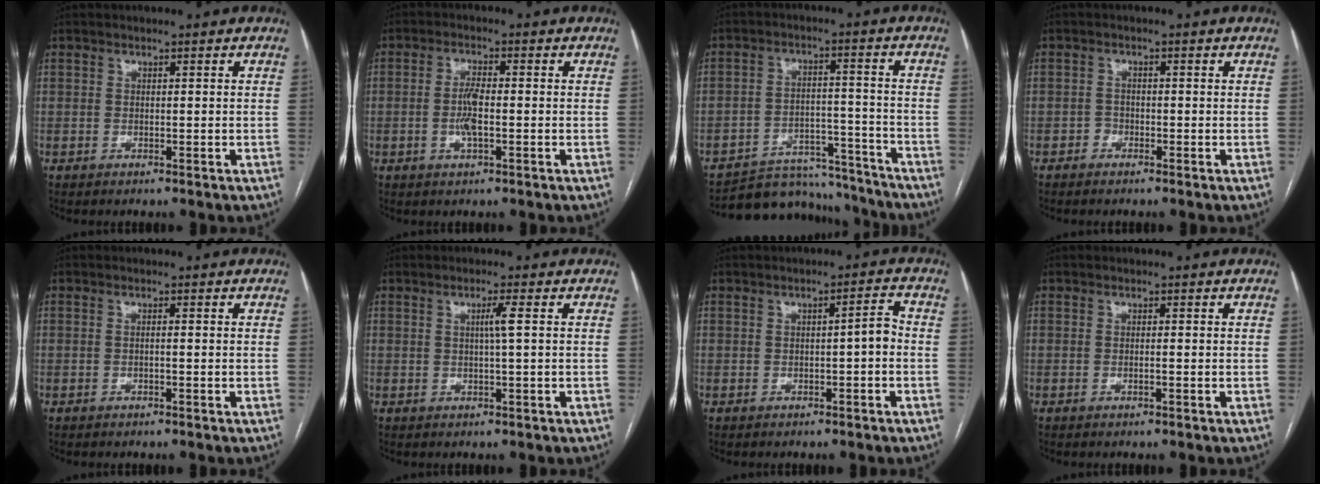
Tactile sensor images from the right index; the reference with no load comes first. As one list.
[{"total": 4.0, "force": [-0.7, 0.9, 3.8], "torque": [-0.080, 0.001, -0.013]}, {"total": 13.7, "force": [-13.0, 4.2, 1.3], "torque": [-0.008, 0.030, -0.181]}, {"total": 1.1, "force": [-0.8, 0.7, 0.2], "torque": [0.002, 0.005, -0.019]}, {"total": 0.6, "force": [-0.2, 0.0, 0.5], "torque": [-0.009, 0.002, -0.003]}, {"total": 2.2, "force": [0.4, -0.6, 2.1], "torque": [-0.037, -0.001, 0.006]}, {"total": 2.8, "force": [-0.6, 0.5, 2.6], "torque": [-0.034, 0.009, -0.009]}, {"total": 0.6, "force": [-0.2, 0.0, 0.5], "torque": [-0.009, 0.001, -0.004]}]